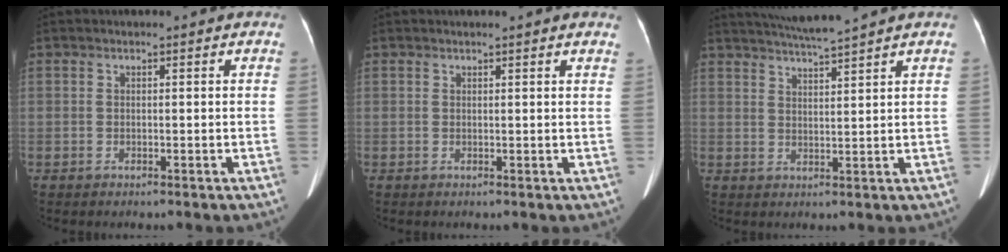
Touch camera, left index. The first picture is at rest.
{"total": 2.5, "force": [2.2, -0.1, 1.1], "torque": [-0.016, 0.008, 0.020]}
{"total": 6.3, "force": [5.7, -1.5, 2.3], "torque": [-0.044, 0.007, 0.097]}